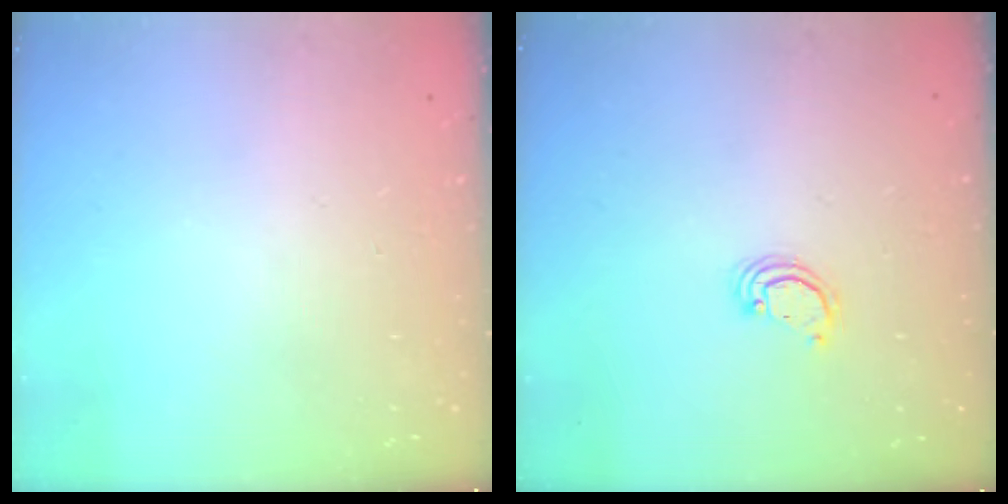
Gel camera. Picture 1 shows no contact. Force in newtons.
{"total": 2.1, "press": 2.1, "slide": 0.1}